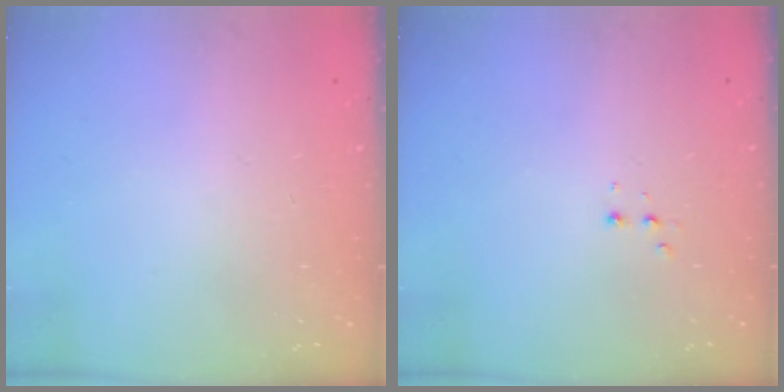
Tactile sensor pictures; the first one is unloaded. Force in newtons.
{"total": 2.4, "press": 2.2, "slide": 0.9}